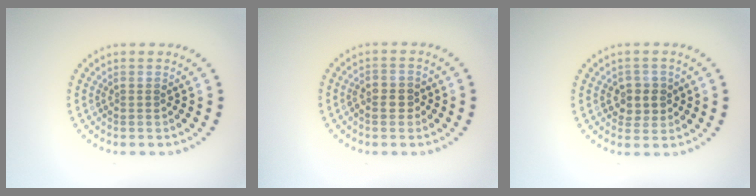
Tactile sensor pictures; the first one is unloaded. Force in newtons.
{"total": 1.6, "press": 1.6, "slide": 0.5}
{"total": 2.4, "press": 2.3, "slide": 0.8}